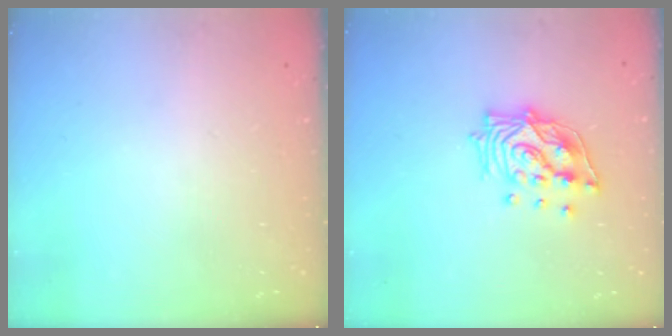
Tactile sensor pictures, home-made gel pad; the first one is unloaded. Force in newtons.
{"total": 14.5, "press": 14.4, "slide": 1.6}